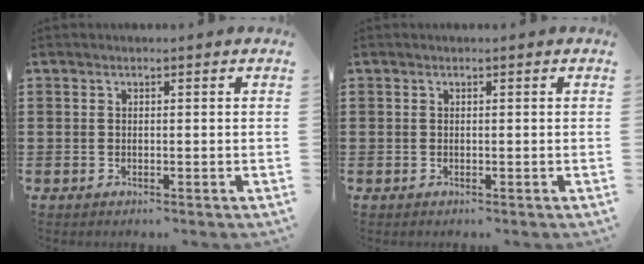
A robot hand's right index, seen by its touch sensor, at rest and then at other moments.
{"total": 0.0}